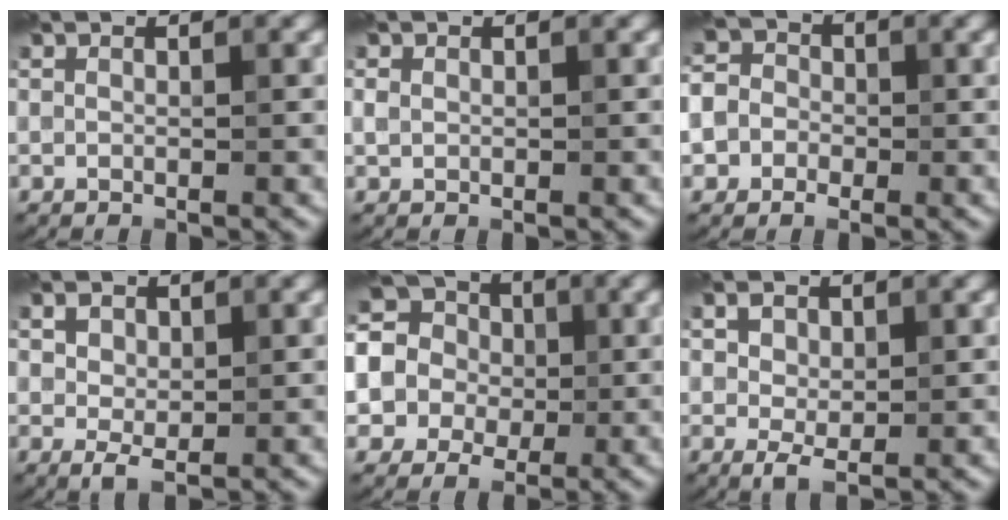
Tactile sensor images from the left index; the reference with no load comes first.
{"total": 0.8, "force": [0.2, 0.7, 0.3], "torque": [-0.006, 0.000, 0.002]}
{"total": 6.1, "force": [-1.6, 5.5, 2.1], "torque": [-0.029, 0.008, -0.060]}
{"total": 1.9, "force": [0.5, 1.4, 1.2], "torque": [-0.021, 0.000, 0.009]}
{"total": 14.1, "force": [2.8, 12.7, 5.4], "torque": [-0.138, 0.033, 0.011]}
{"total": 2.2, "force": [0.5, 1.6, 1.4], "torque": [-0.026, 0.000, 0.008]}